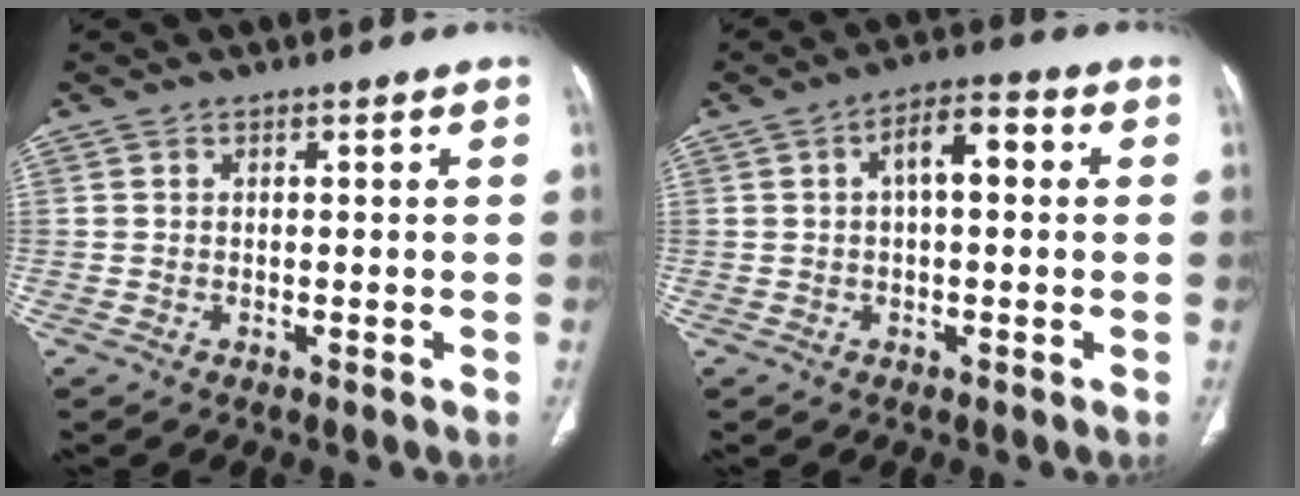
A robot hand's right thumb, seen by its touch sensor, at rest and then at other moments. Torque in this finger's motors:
{"motor_torque": [1.11, 2.85, 0.93, 0.11, 0.08]}